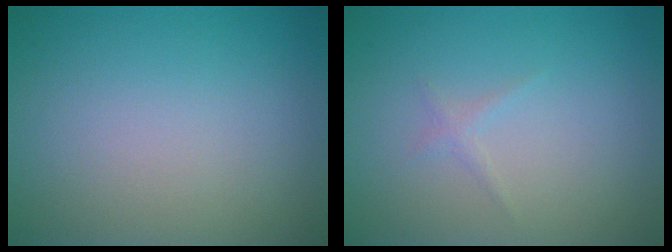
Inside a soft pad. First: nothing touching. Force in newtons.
{"total": 0.7, "press": 0.7, "slide": 0.1}